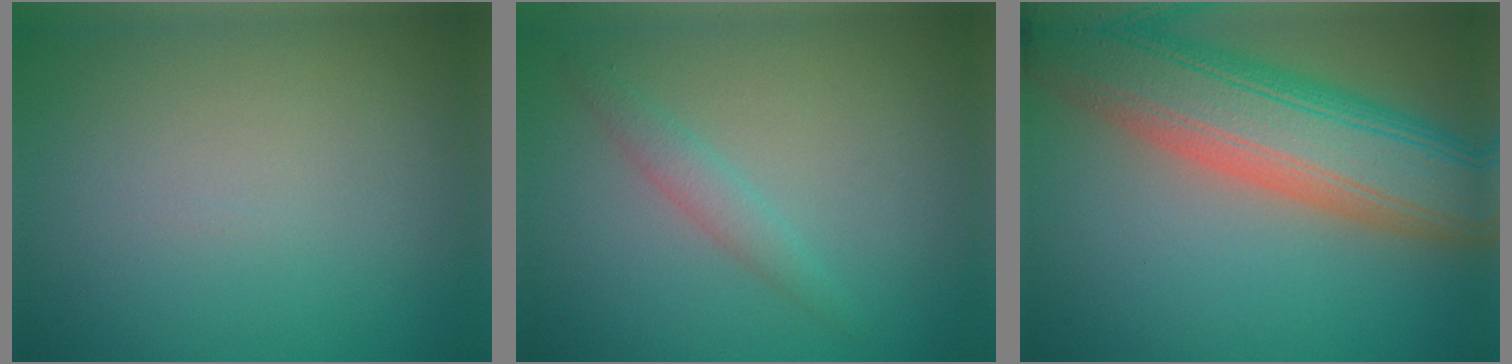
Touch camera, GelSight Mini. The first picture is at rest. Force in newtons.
{"total": 1.7, "press": 1.7, "slide": 0.0}
{"total": 11.7, "press": 11.6, "slide": 0.7}